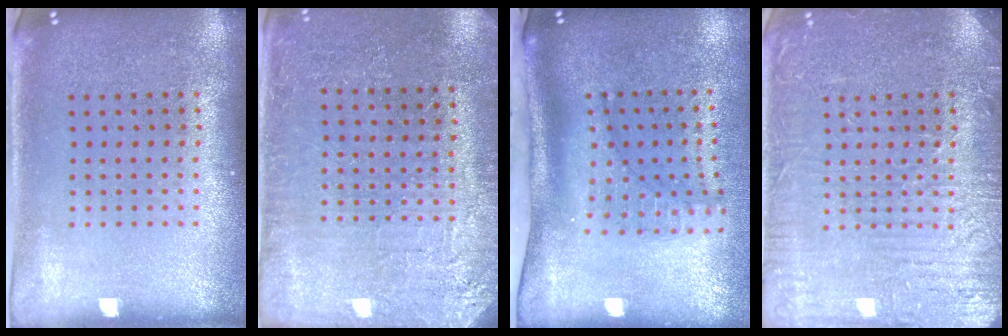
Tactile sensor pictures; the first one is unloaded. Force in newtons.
{"total": 2.7, "press": 2.7, "slide": 0.4}
{"total": 2.1, "press": 1.5, "slide": 1.5}
{"total": 5.4, "press": 5.3, "slide": 0.7}